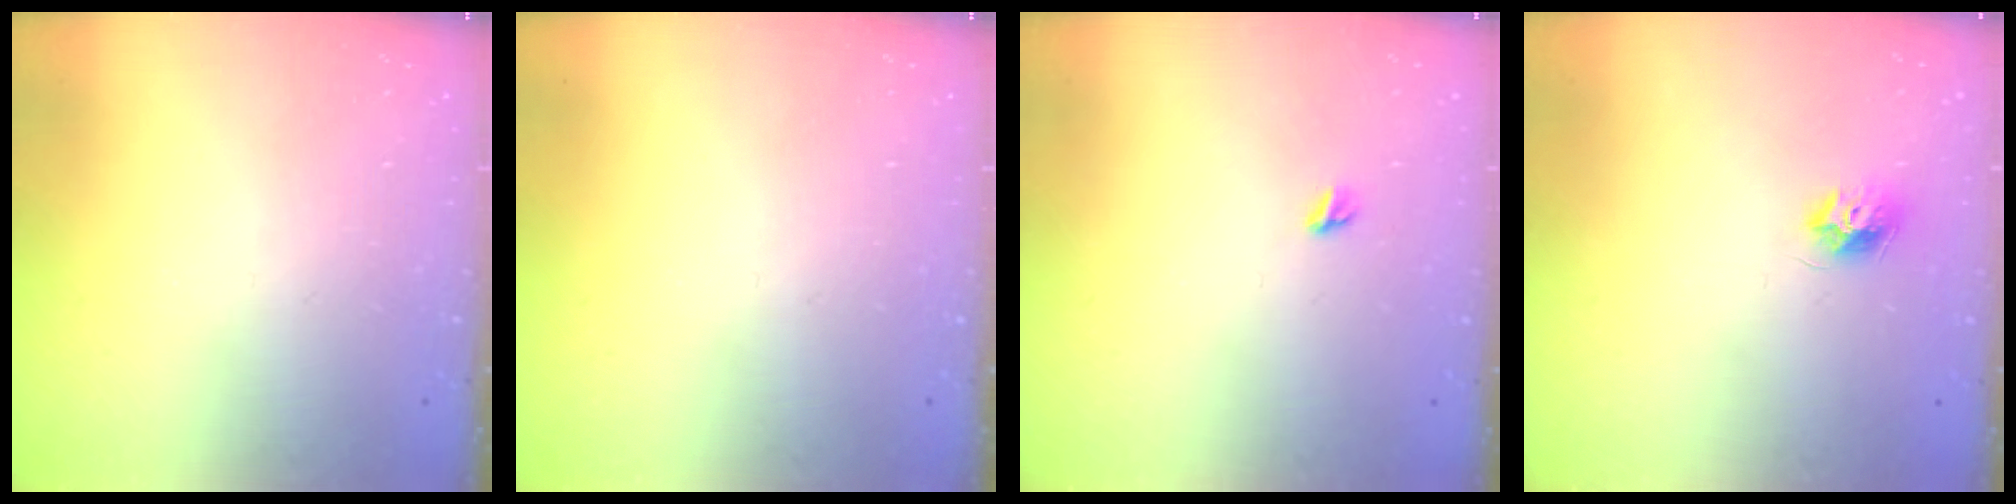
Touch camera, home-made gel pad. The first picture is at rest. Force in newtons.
{"total": 0.0}
{"total": 4.2, "press": 4.2, "slide": 0.5}
{"total": 7.9, "press": 7.9, "slide": 0.4}